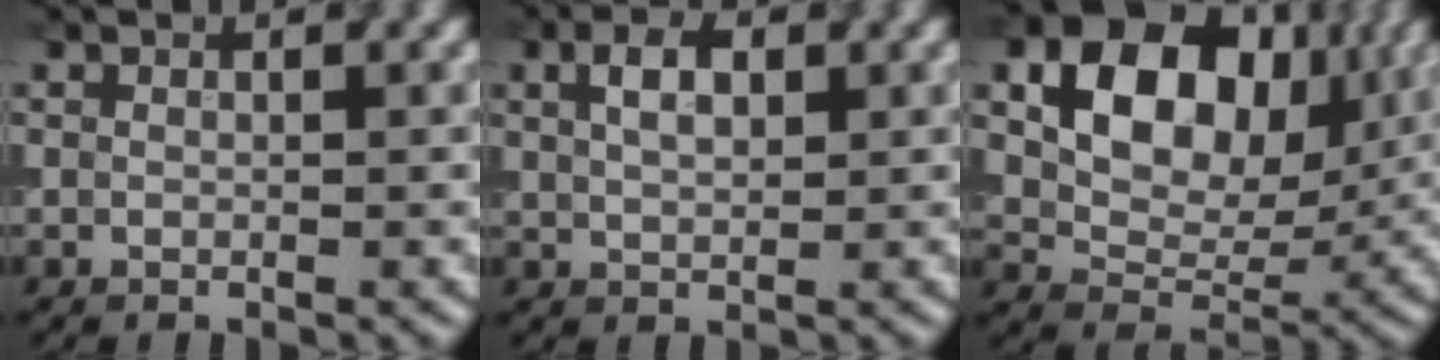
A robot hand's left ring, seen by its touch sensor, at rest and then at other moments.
{"total": 3.1, "force": [1.1, 1.7, 2.3], "torque": [-0.047, 0.006, 0.022]}
{"total": 11.2, "force": [3.5, 7.6, 7.4], "torque": [-0.119, -0.001, 0.053]}